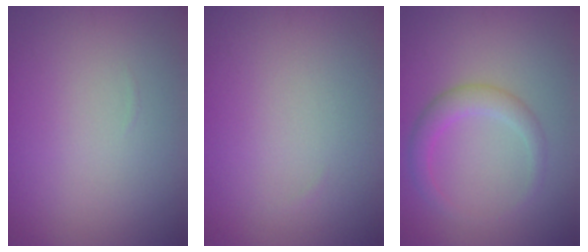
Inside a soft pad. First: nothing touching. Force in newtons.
{"total": 0.0}
{"total": 2.6, "press": 2.6, "slide": 0.1}